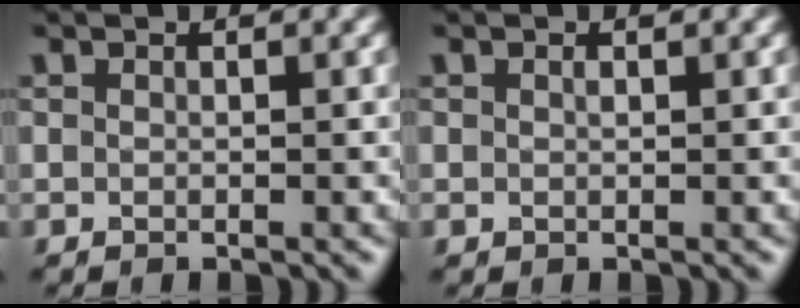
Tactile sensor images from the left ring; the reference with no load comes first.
{"total": 0.5, "force": [0.1, 0.3, 0.4], "torque": [-0.008, 0.000, 0.001]}